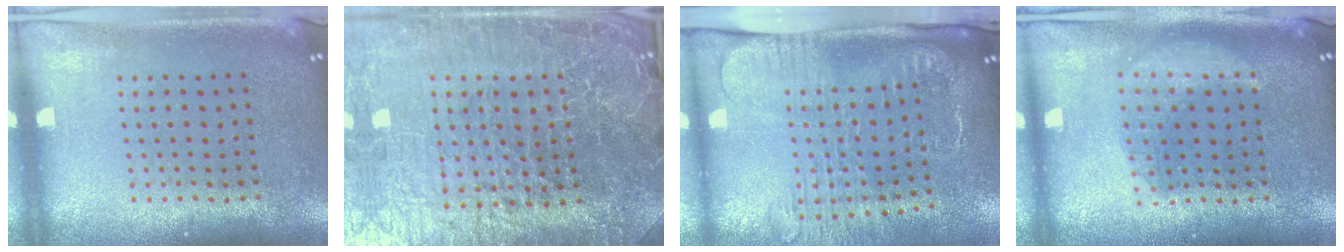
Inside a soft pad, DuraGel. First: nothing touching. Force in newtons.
{"total": 7.2, "press": 6.3, "slide": 3.4}
{"total": 2.6, "press": 2.0, "slide": 1.7}
{"total": 1.3, "press": 1.3, "slide": 0.2}